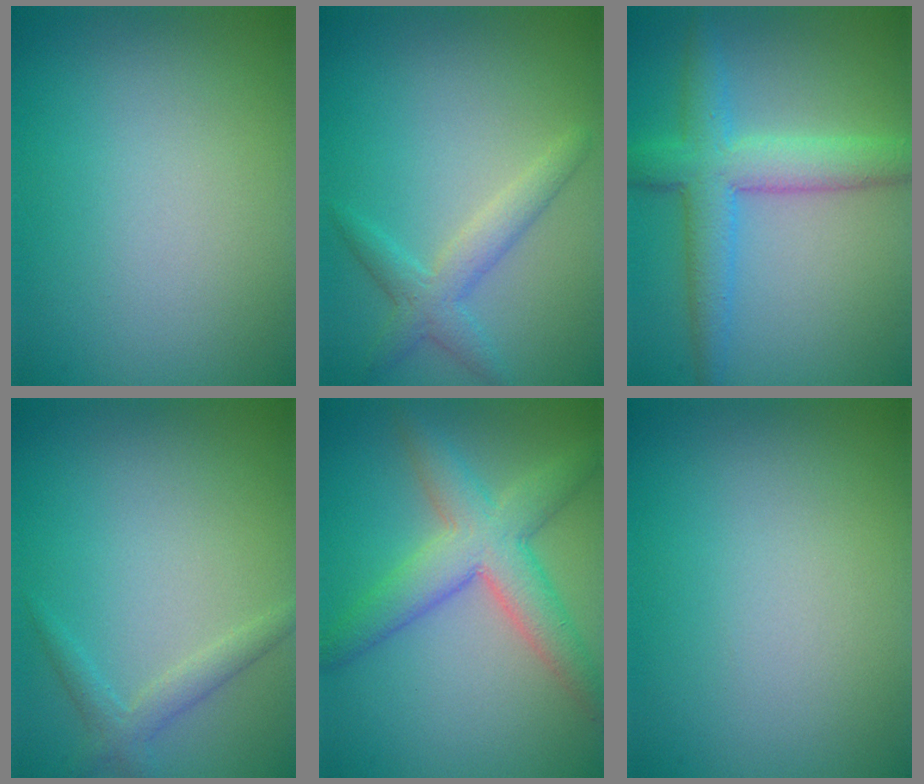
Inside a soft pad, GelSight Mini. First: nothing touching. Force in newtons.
{"total": 2.8, "press": 2.8, "slide": 0.0}
{"total": 5.6, "press": 5.6, "slide": 0.0}
{"total": 1.9, "press": 1.9, "slide": 0.2}
{"total": 5.9, "press": 5.9, "slide": 0.2}
{"total": 0.0}